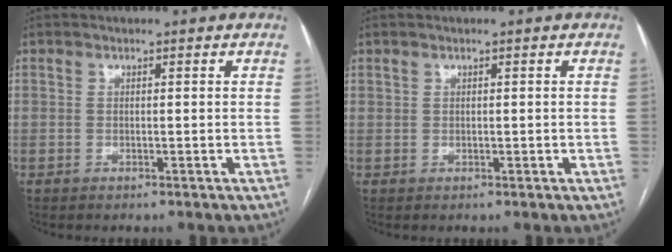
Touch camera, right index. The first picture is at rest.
{"total": 0.6, "force": [0.4, 0.4, 0.3], "torque": [-0.002, 0.002, 0.010]}